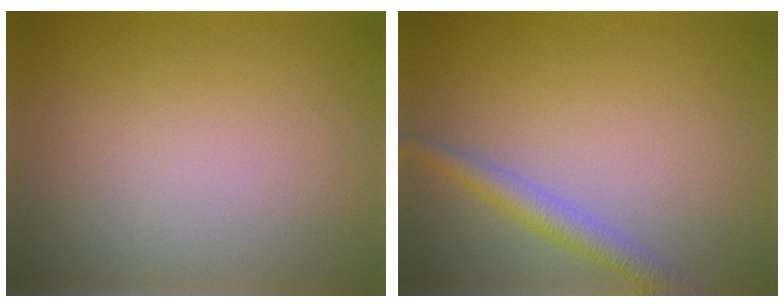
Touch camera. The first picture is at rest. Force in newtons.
{"total": 2.9, "press": 2.9, "slide": 0.1}